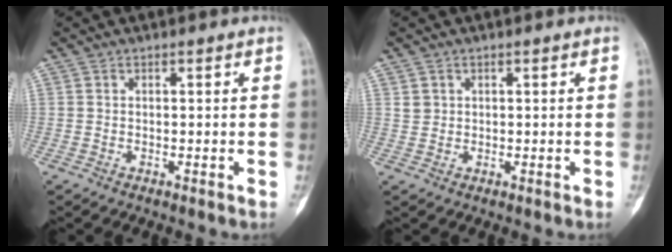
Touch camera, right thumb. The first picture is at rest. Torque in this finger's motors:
{"motor_torque": [-0.34, 0.32, 0.15, -0.23, 0.00]}